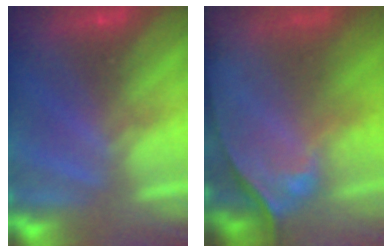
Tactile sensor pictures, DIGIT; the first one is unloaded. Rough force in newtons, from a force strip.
{"total": 8.0}